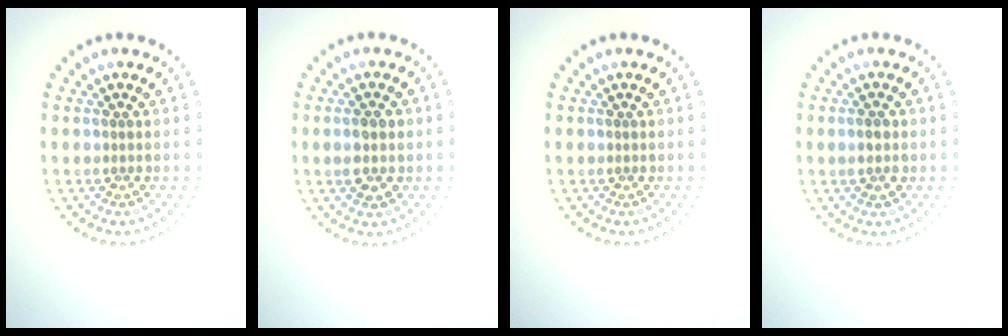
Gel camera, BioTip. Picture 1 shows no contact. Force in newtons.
{"total": 2.8, "press": 2.8, "slide": 0.2}
{"total": 0.0}
{"total": 1.5, "press": 1.4, "slide": 0.5}